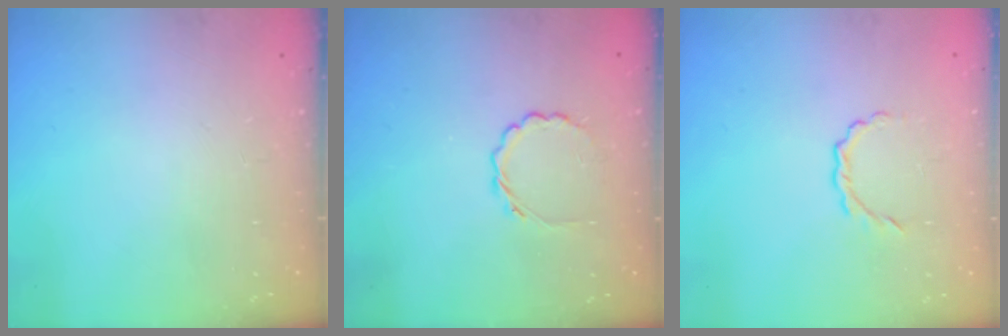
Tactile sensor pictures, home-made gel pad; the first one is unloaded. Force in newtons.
{"total": 2.5, "press": 2.2, "slide": 1.1}
{"total": 3.2, "press": 3.0, "slide": 1.0}